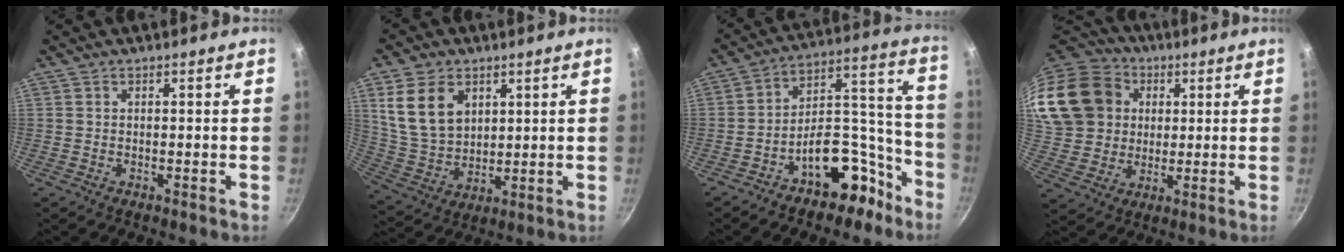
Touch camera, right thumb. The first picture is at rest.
{"total": 12.6, "force": [4.6, 8.9, 7.6], "torque": [-0.122, -0.020, 0.106]}
{"total": 15.2, "force": [-9.6, 8.1, 8.7], "torque": [-0.067, 0.126, -0.142]}
{"total": 22.3, "force": [6.3, 18.6, 10.5], "torque": [-0.222, 0.029, 0.131]}